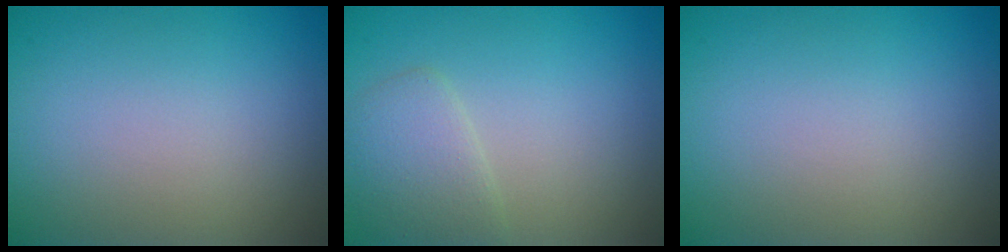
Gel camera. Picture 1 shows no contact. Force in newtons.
{"total": 2.7, "press": 2.7, "slide": 0.1}
{"total": 0.0}